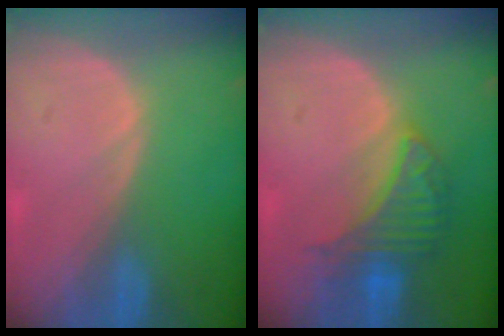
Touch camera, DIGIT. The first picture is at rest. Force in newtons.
{"total": 6.6, "press": 6.4, "slide": 1.6}